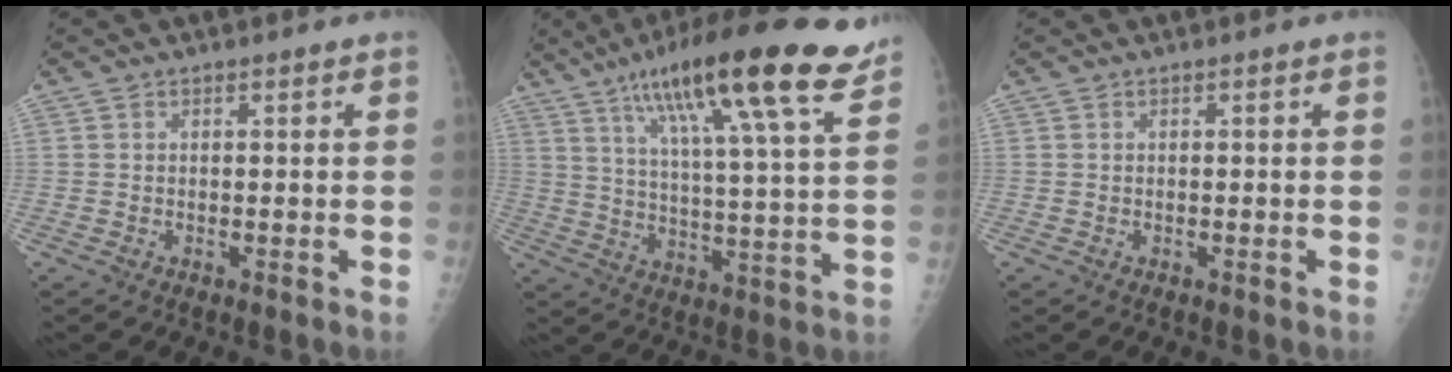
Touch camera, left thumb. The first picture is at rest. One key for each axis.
{"total": 23.1, "fx": 14.5, "fy": 3.9, "fz": 17.5, "tx": -0.268, "ty": -0.035, "tz": 0.225}
{"total": 0.0}